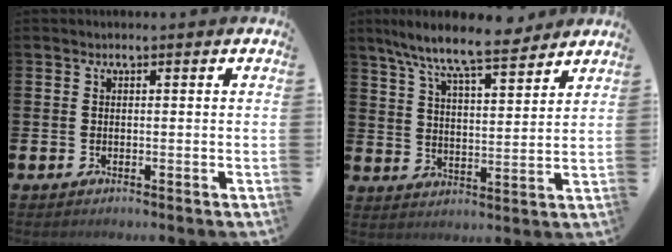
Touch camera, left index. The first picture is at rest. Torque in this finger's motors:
{"motor_torque": [1.04, -1.09, 1.06, 0.21]}